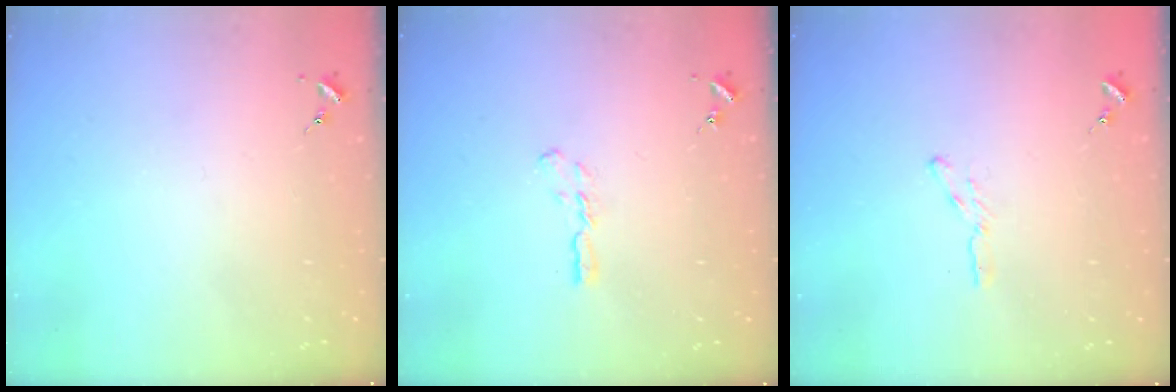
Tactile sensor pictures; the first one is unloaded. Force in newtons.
{"total": 5.8, "press": 5.8, "slide": 0.1}
{"total": 3.1, "press": 3.1, "slide": 0.3}